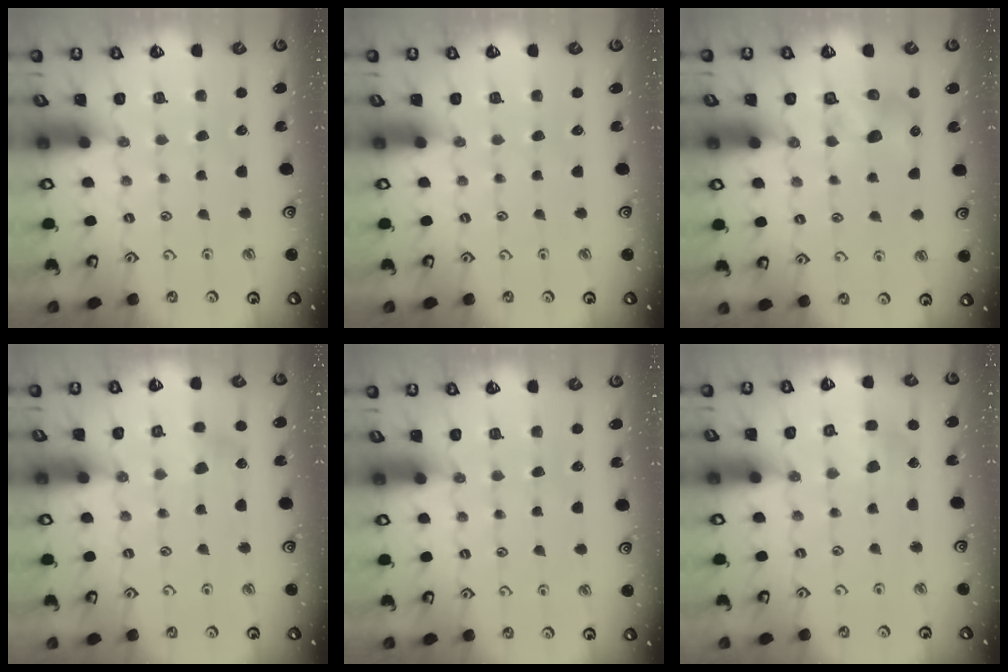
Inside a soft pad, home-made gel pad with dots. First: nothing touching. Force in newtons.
{"total": 0.0}
{"total": 7.6, "press": 7.6, "slide": 0.1}
{"total": 2.9, "press": 2.9, "slide": 0.3}
{"total": 0.0}
{"total": 2.6, "press": 2.5, "slide": 0.4}